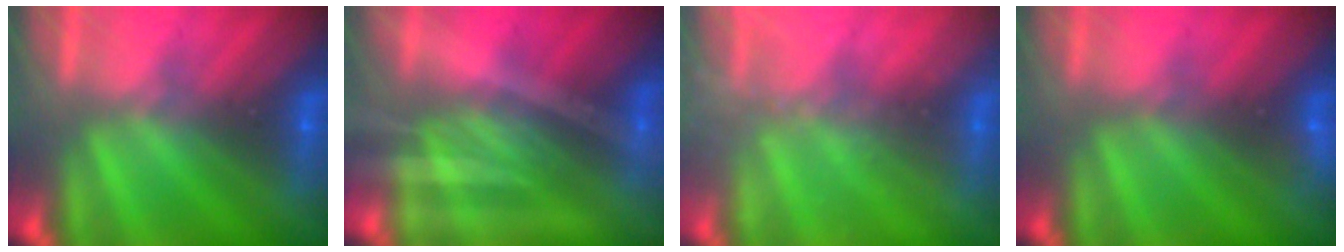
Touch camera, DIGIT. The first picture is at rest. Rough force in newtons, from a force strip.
{"total": 1.9}
{"total": 2.0}
{"total": 2.9}